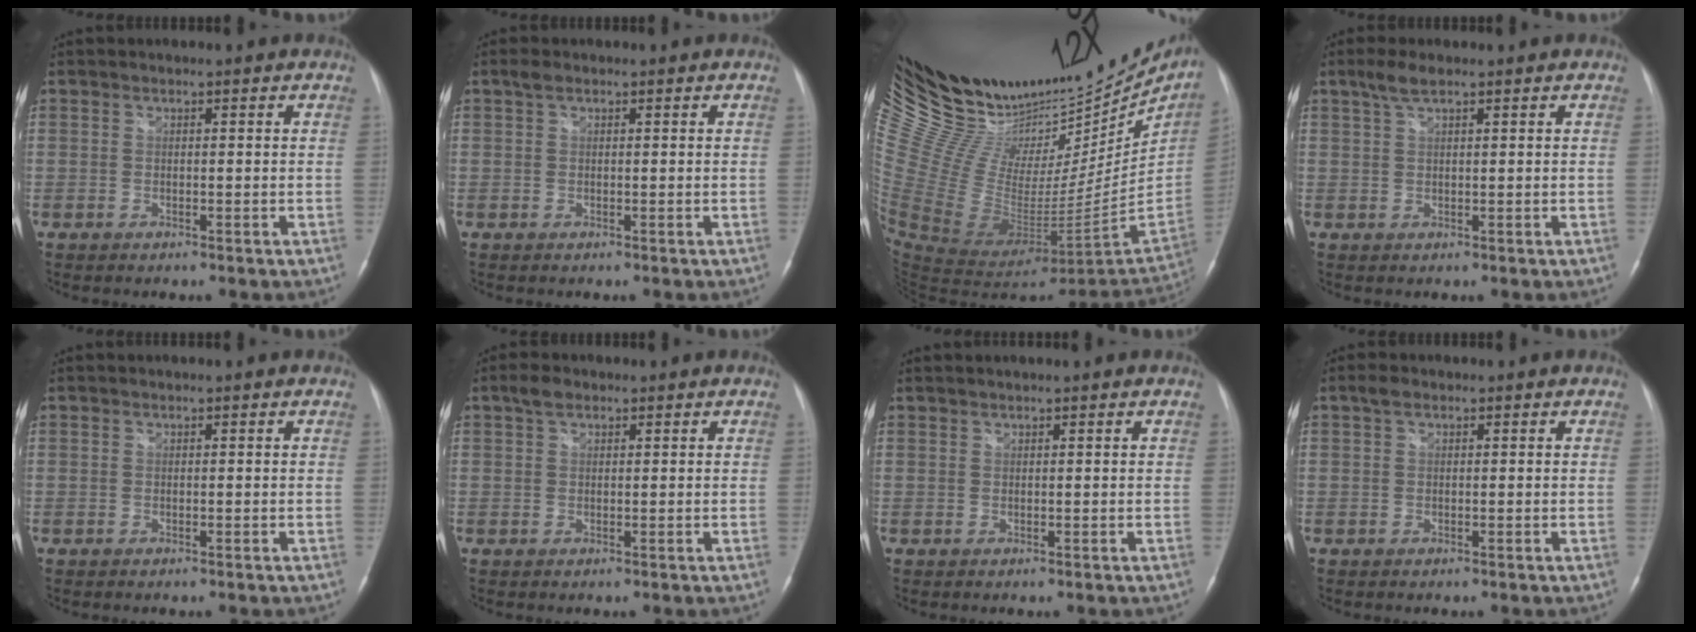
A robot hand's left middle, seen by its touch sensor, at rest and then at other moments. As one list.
[{"total": 1.3, "force": [0.8, 0.6, 0.8], "torque": [-0.019, 0.016, 0.016]}, {"total": 36.1, "force": [28.1, 15.6, 16.4], "torque": [-0.312, 0.015, 0.438]}, {"total": 2.8, "force": [2.0, 0.5, 2.0], "torque": [-0.047, 0.009, 0.042]}, {"total": 0.0}, {"total": 2.2, "force": [1.4, 1.1, 1.2], "torque": [-0.026, 0.013, 0.027]}, {"total": 1.7, "force": [1.4, -0.5, 0.7], "torque": [-0.008, 0.018, 0.028]}, {"total": 1.4, "force": [0.8, 0.7, 0.8], "torque": [-0.020, 0.016, 0.016]}]